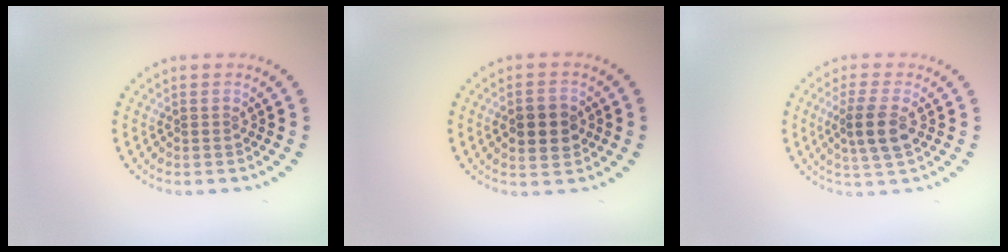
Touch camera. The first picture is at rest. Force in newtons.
{"total": 3.8, "press": 3.7, "slide": 0.3}
{"total": 3.6, "press": 3.4, "slide": 1.3}